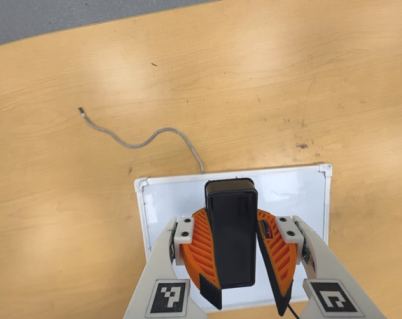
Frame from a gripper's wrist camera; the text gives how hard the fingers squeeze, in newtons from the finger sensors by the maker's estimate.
{"total": 9.9, "left": 10.1, "right": 9.6}